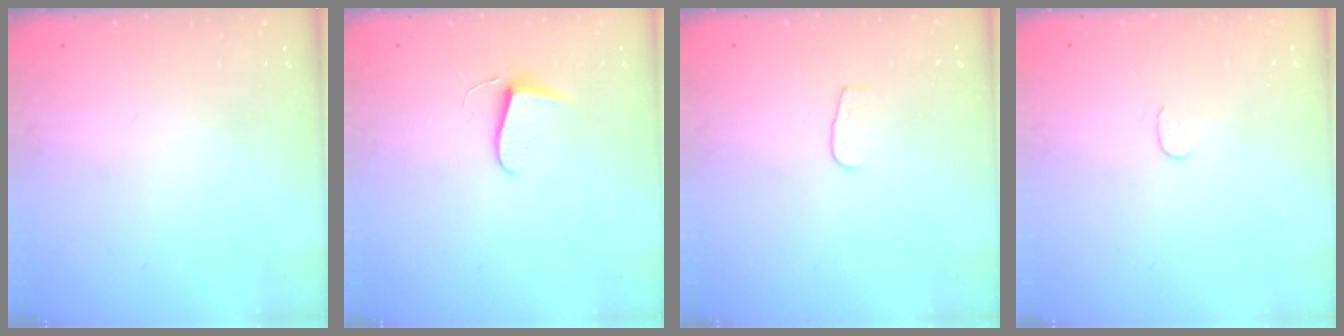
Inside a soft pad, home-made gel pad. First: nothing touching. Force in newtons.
{"total": 6.2, "press": 6.1, "slide": 0.6}
{"total": 4.2, "press": 4.2, "slide": 0.4}
{"total": 3.7, "press": 3.7, "slide": 0.4}